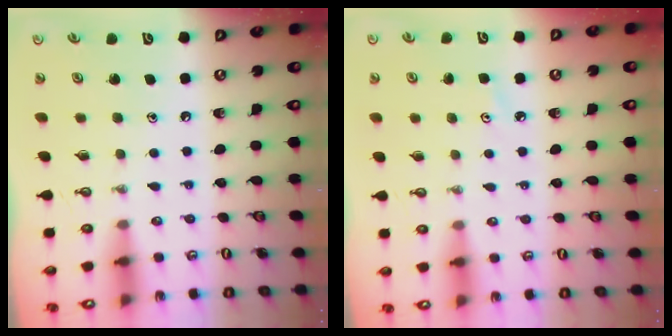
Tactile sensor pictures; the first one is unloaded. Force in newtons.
{"total": 2.6, "press": 2.6, "slide": 0.5}